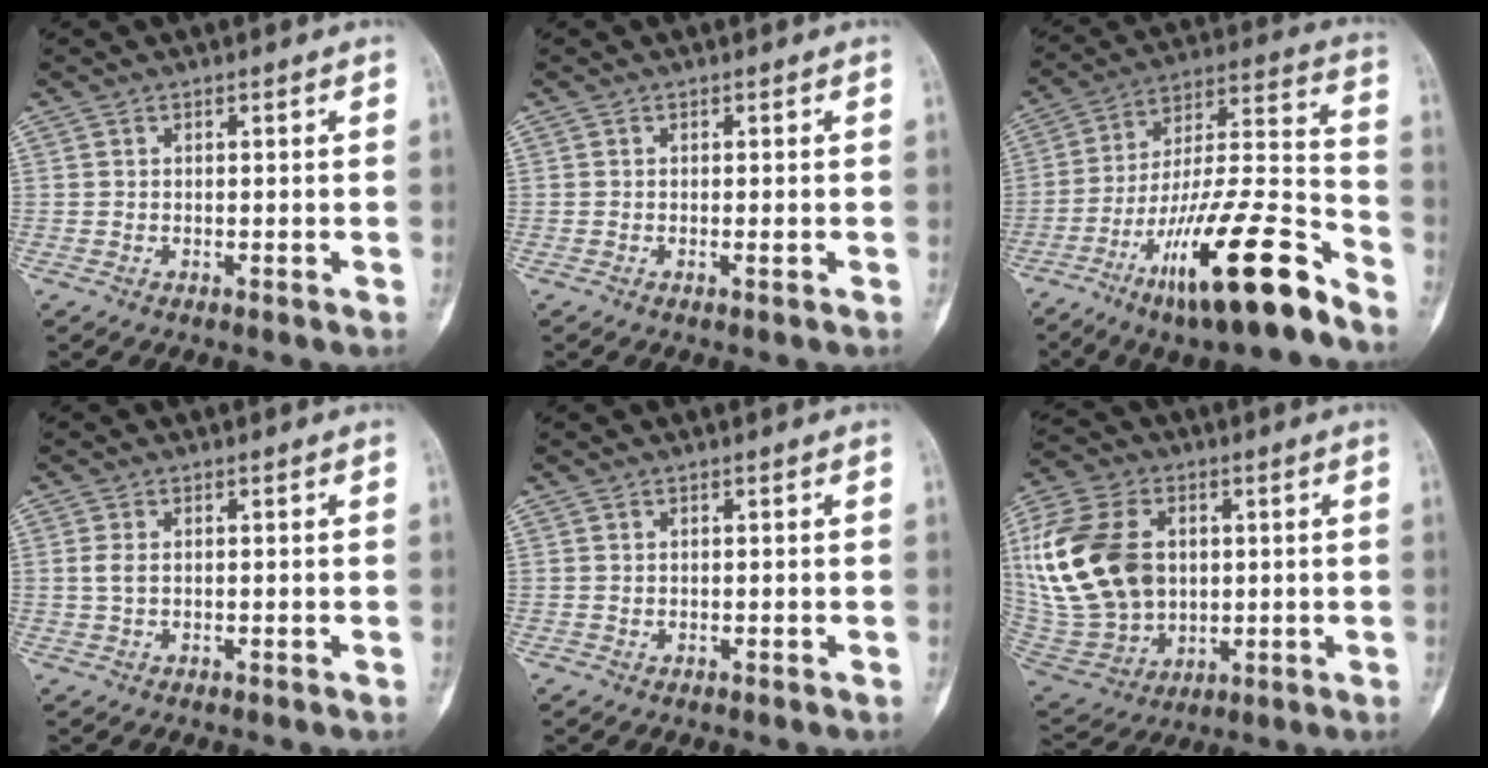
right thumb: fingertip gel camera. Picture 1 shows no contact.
{"total": 0.5, "force": [-0.1, 0.0, 0.5], "torque": [-0.012, -0.001, -0.001]}
{"total": 23.3, "force": [-14.2, 4.5, 17.9], "torque": [-0.309, 0.073, -0.240]}
{"total": 1.8, "force": [0.0, 1.1, 1.4], "torque": [-0.033, 0.001, -0.002]}
{"total": 0.0}
{"total": 25.2, "force": [3.3, 18.0, 17.3], "torque": [-0.366, 0.002, 0.078]}